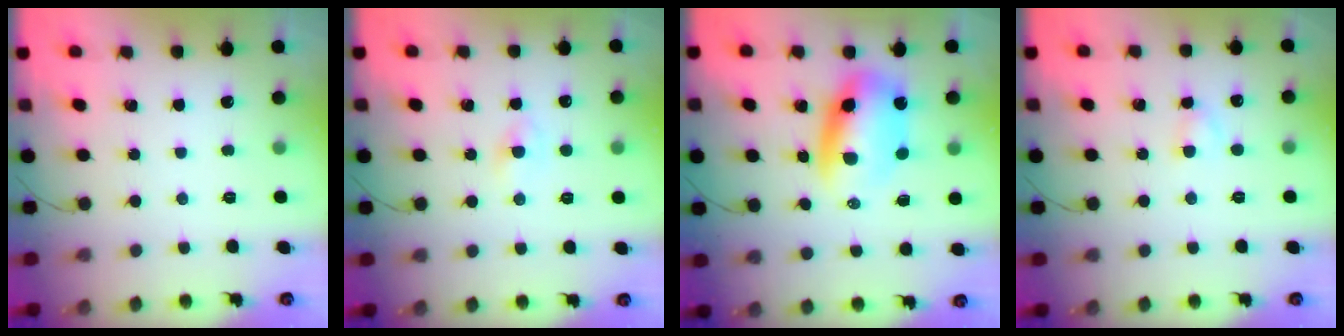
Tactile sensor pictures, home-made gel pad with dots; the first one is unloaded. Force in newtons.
{"total": 1.3, "press": 1.0, "slide": 0.8}
{"total": 9.7, "press": 9.4, "slide": 2.6}
{"total": 2.8, "press": 2.6, "slide": 1.1}